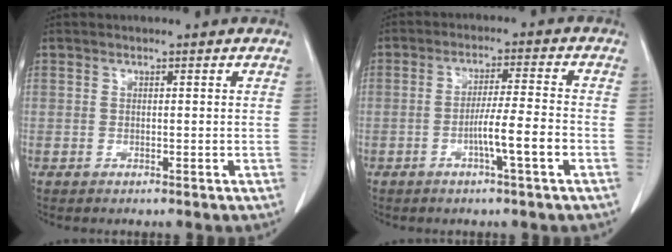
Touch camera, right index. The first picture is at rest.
{"total": 6.3, "force": [-2.4, -0.3, 5.9], "torque": [-0.102, 0.000, -0.042]}